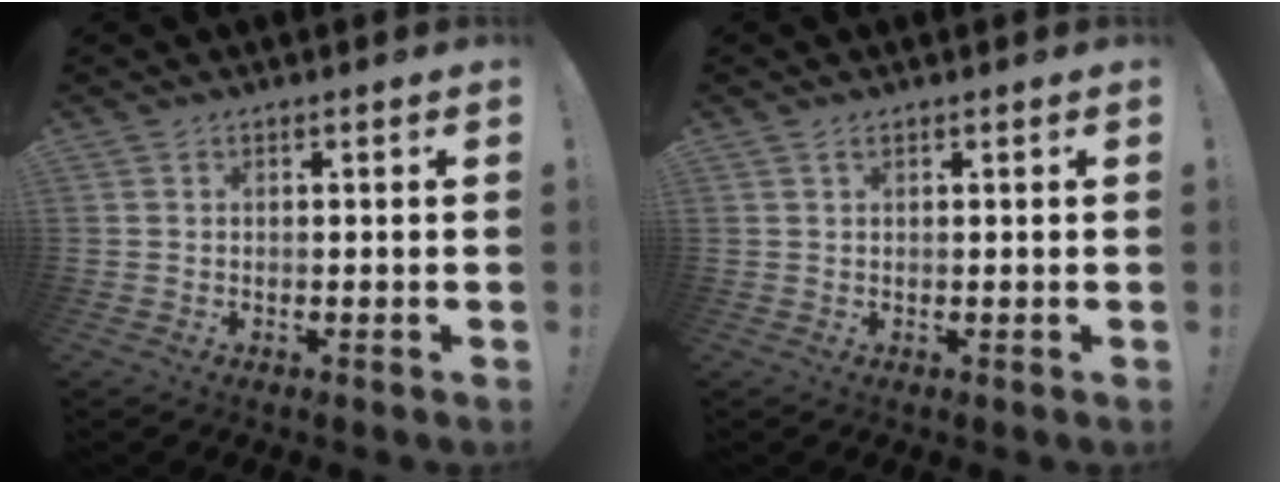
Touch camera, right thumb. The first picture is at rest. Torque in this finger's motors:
{"motor_torque": [0.00, -0.10, -0.06, 0.12, 0.09]}